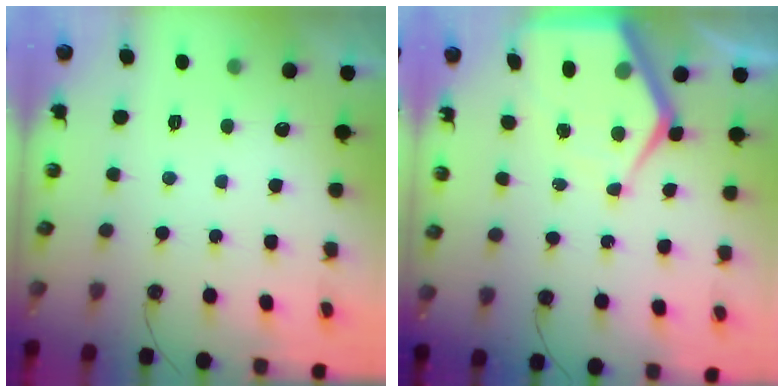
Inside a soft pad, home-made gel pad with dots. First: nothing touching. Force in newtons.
{"total": 11.1, "press": 11.0, "slide": 1.0}